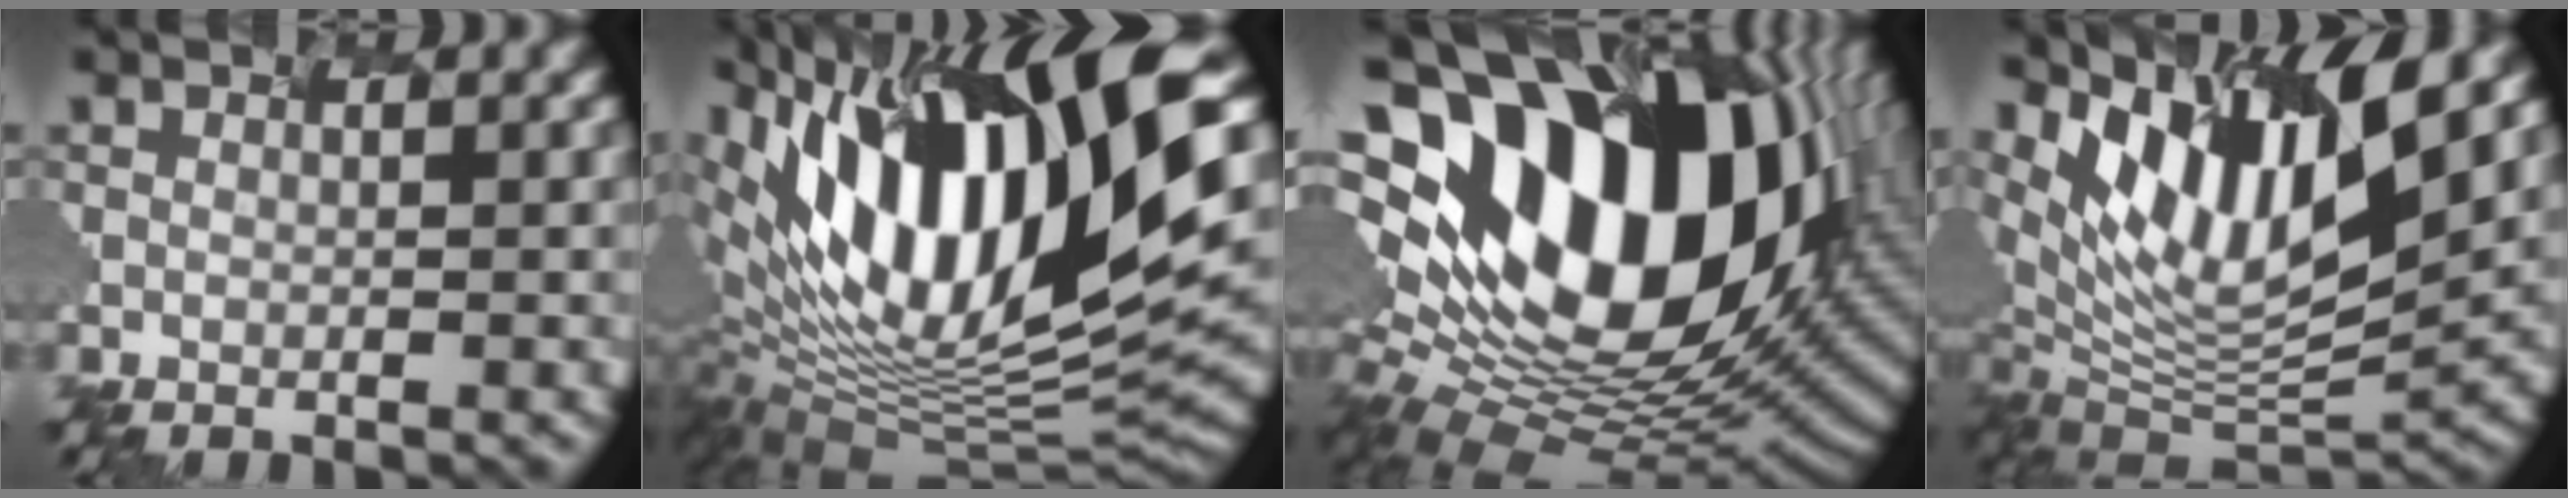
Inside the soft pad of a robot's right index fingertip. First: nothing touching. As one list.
[{"total": 15.9, "force": [5.9, 5.1, 13.8], "torque": [-0.254, 0.012, 0.103]}, {"total": 19.9, "force": [4.5, 12.5, 14.9], "torque": [-0.294, -0.014, 0.107]}, {"total": 11.5, "force": [5.7, 4.1, 9.0], "torque": [-0.189, -0.002, 0.120]}]